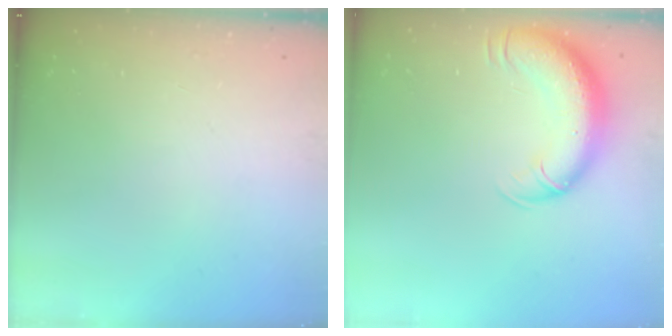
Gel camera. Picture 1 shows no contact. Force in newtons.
{"total": 13.1, "press": 12.7, "slide": 3.2}